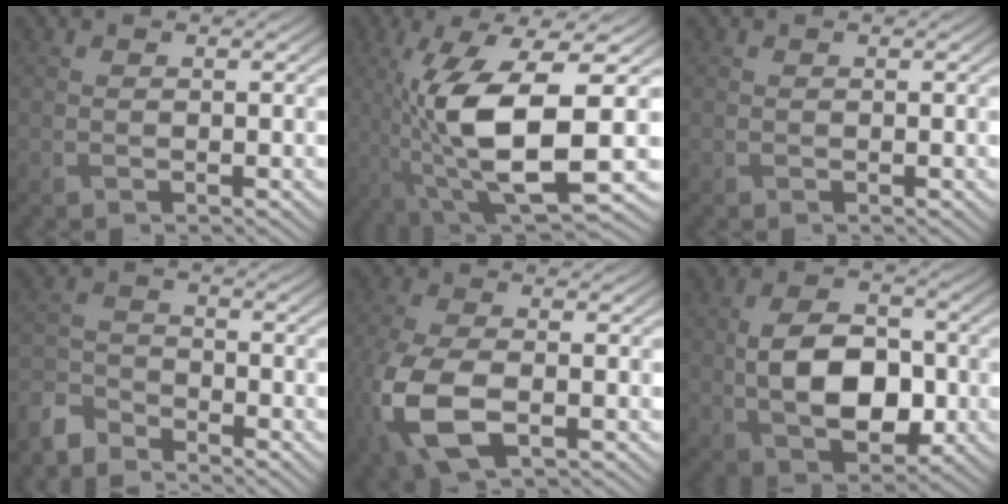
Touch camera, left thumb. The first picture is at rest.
{"total": 12.9, "force": [-0.9, 3.9, 12.2], "torque": [-0.246, -0.010, -0.012]}
{"total": 0.0}
{"total": 5.0, "force": [-4.6, 1.5, 1.2], "torque": [-0.030, -0.009, -0.110]}
{"total": 11.6, "force": [-3.4, 6.7, 8.9], "torque": [-0.259, -0.048, -0.048]}
{"total": 10.3, "force": [-1.0, 6.4, 7.9], "torque": [-0.158, -0.005, -0.018]}